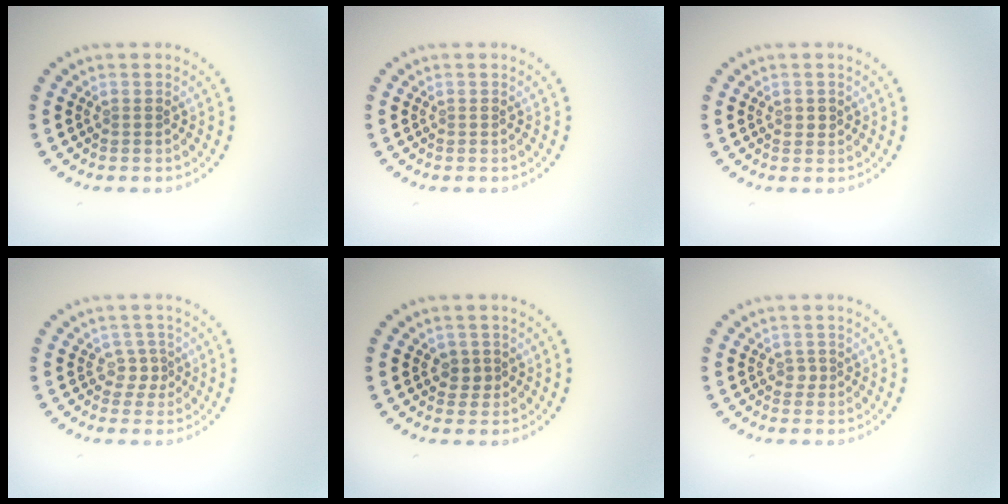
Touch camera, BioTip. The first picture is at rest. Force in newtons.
{"total": 0.0}
{"total": 0.9, "press": 0.9, "slide": 0.1}
{"total": 1.5, "press": 1.1, "slide": 1.0}
{"total": 1.5, "press": 1.2, "slide": 0.9}
{"total": 0.7, "press": 0.5, "slide": 0.5}